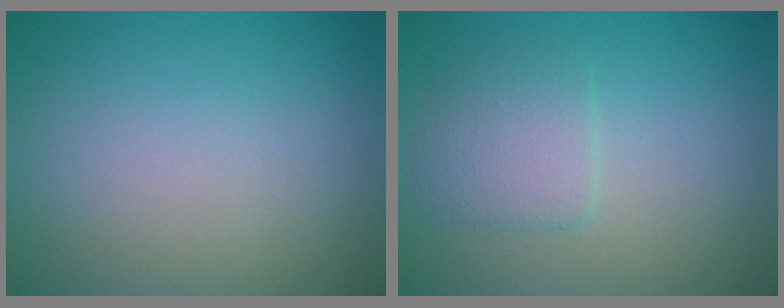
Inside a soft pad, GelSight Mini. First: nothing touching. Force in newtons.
{"total": 2.5, "press": 2.5, "slide": 0.4}